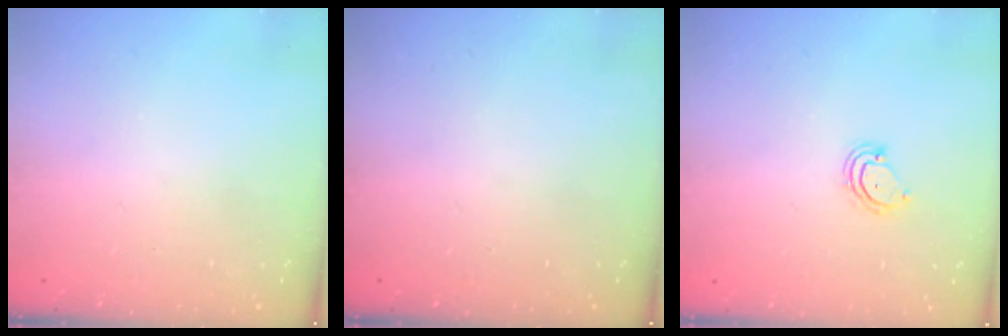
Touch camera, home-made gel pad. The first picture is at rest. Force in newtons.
{"total": 0.0}
{"total": 4.2, "press": 4.1, "slide": 0.5}